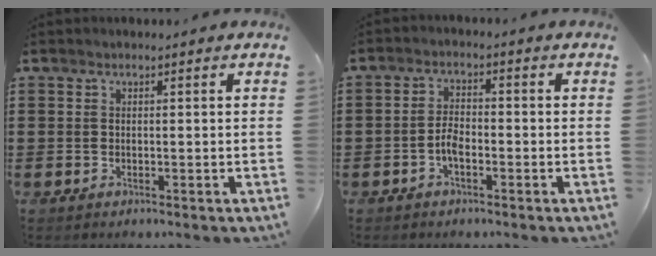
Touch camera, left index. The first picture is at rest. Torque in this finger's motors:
{"motor_torque": [0.61, 0.59, 0.16, 0.04]}